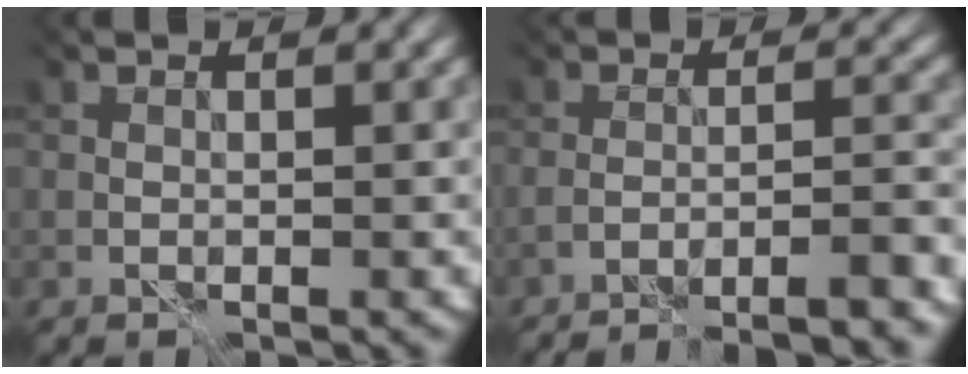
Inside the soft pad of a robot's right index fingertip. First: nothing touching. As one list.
[{"total": 5.7, "force": [-4.9, 0.1, 3.0], "torque": [-0.032, 0.011, -0.074]}]